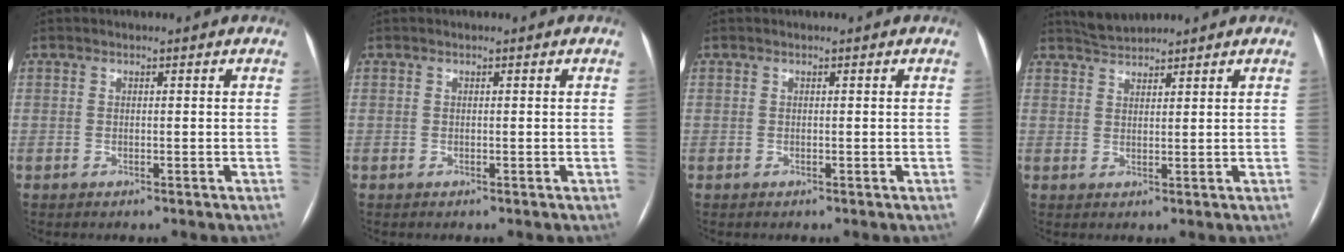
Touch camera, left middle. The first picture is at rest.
{"total": 0.0}
{"total": 0.0}
{"total": 2.9, "force": [2.9, 0.0, 0.0], "torque": [-0.008, 0.012, 0.059]}